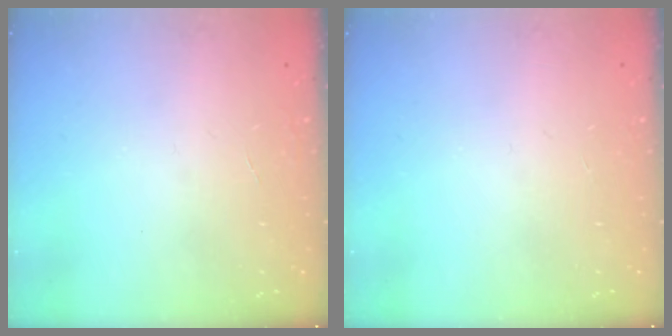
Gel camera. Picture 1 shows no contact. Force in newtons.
{"total": 0.0}